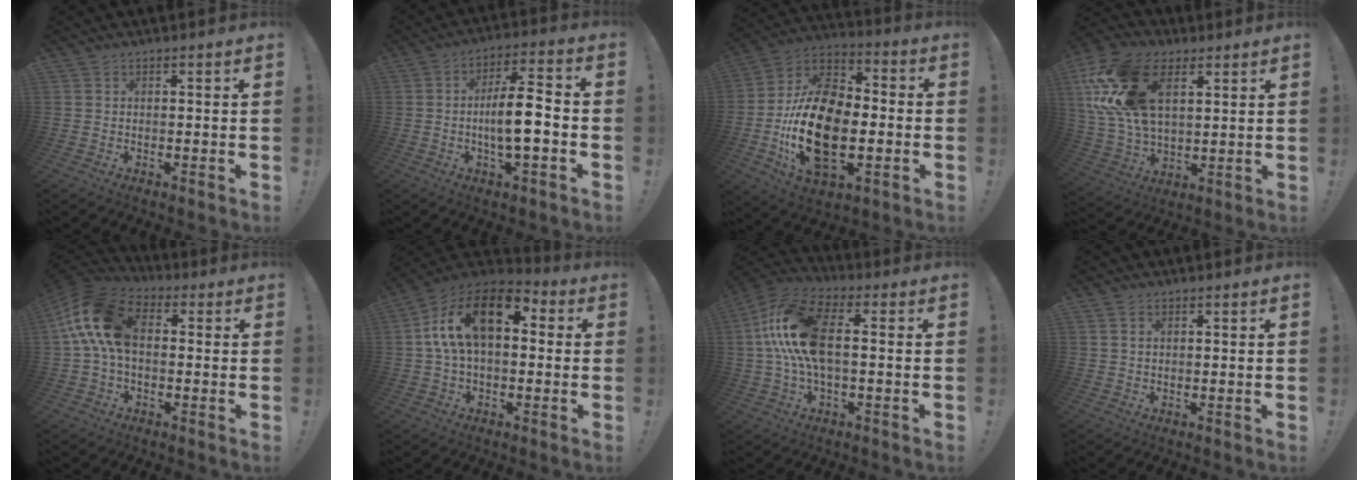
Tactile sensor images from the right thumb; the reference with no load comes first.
{"total": 11.8, "force": [-2.4, 3.1, 11.2], "torque": [-0.201, 0.009, -0.050]}
{"total": 24.0, "force": [-4.5, 14.8, 18.4], "torque": [-0.346, 0.023, -0.068]}
{"total": 22.2, "force": [8.6, 13.7, 15.2], "torque": [-0.312, -0.025, 0.157]}
{"total": 16.1, "force": [2.2, 10.0, 12.4], "torque": [-0.234, 0.010, 0.039]}
{"total": 17.7, "force": [5.0, 9.5, 14.0], "torque": [-0.251, -0.008, 0.086]}
{"total": 17.3, "force": [0.9, 8.7, 14.9], "torque": [-0.299, 0.013, 0.020]}
{"total": 1.3, "force": [0.7, 0.8, 0.8], "torque": [-0.013, 0.001, 0.011]}